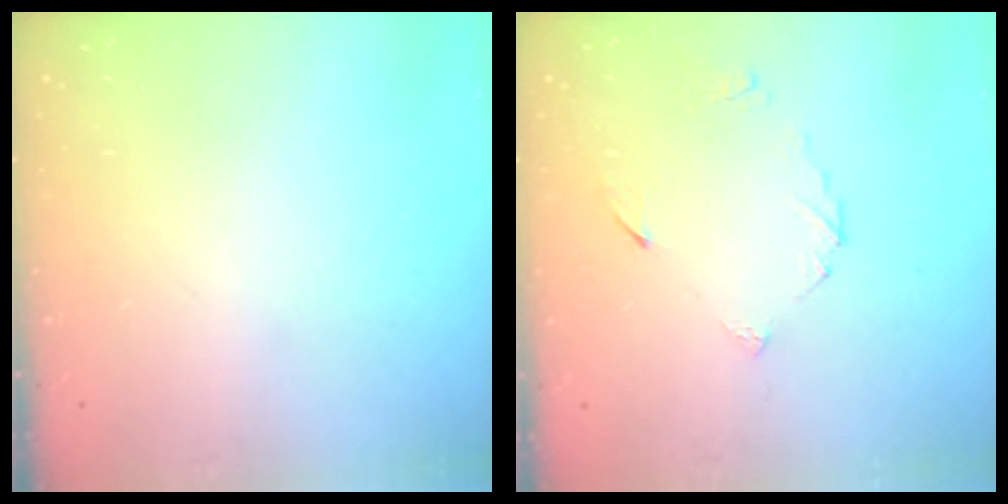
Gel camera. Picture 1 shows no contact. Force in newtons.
{"total": 4.9, "press": 4.8, "slide": 0.6}